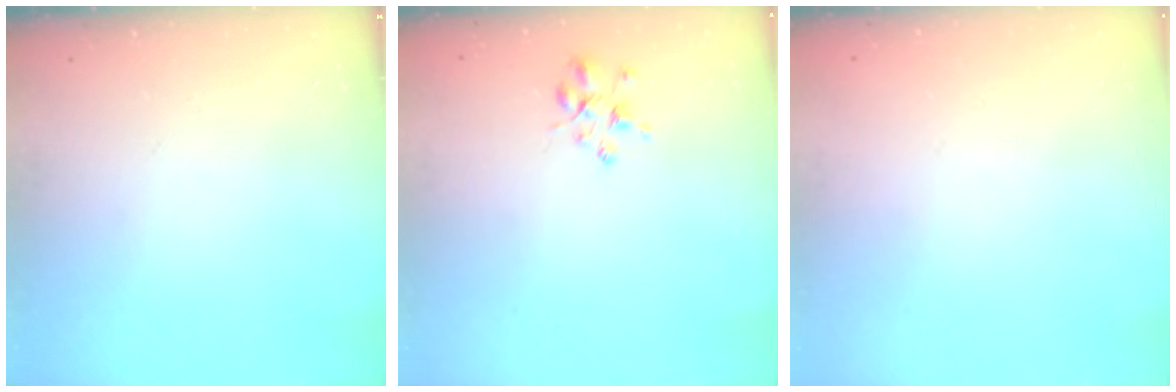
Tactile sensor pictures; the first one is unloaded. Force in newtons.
{"total": 3.1, "press": 3.1, "slide": 0.5}
{"total": 1.6, "press": 1.6, "slide": 0.2}